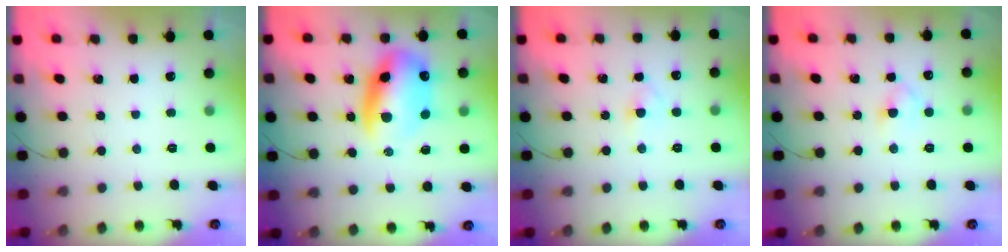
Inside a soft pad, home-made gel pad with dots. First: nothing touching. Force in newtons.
{"total": 13.7, "press": 13.2, "slide": 3.7}
{"total": 2.5, "press": 2.3, "slide": 1.0}
{"total": 3.4, "press": 3.3, "slide": 1.1}